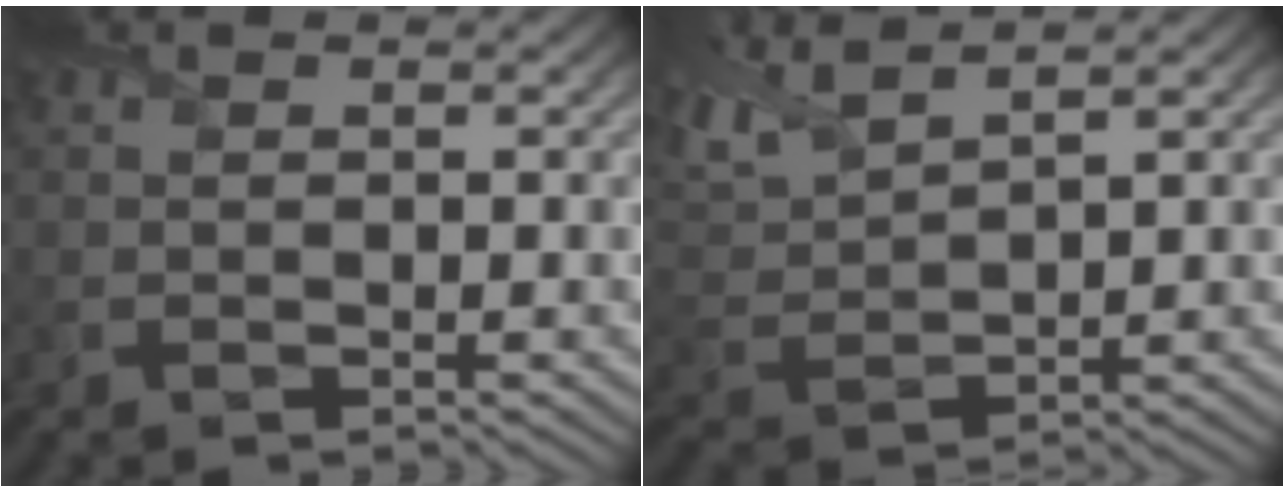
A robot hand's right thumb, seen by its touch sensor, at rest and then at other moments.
{"total": 7.0, "force": [5.4, 1.9, 4.1], "torque": [-0.116, 0.022, 0.112]}